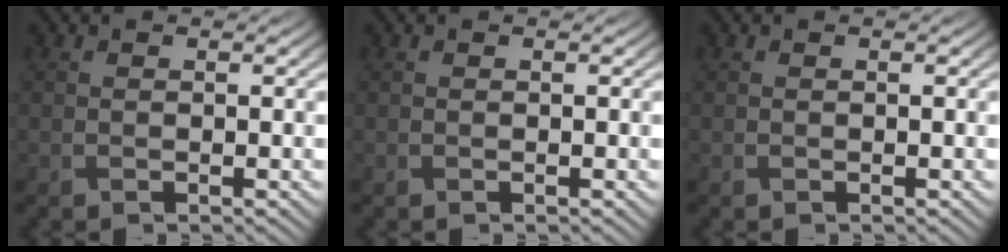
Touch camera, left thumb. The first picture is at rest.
{"total": 0.0}
{"total": 0.0}